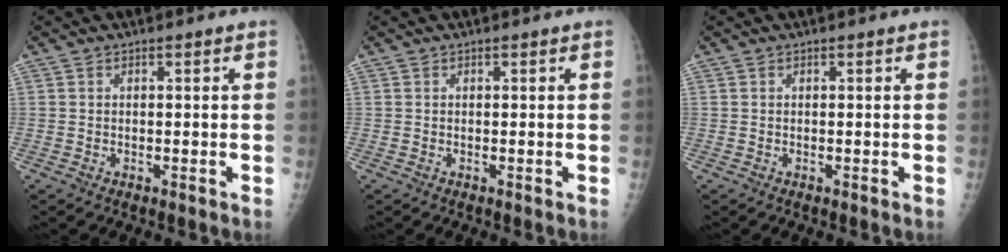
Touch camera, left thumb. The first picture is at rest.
{"total": 0.0}
{"total": 0.0}